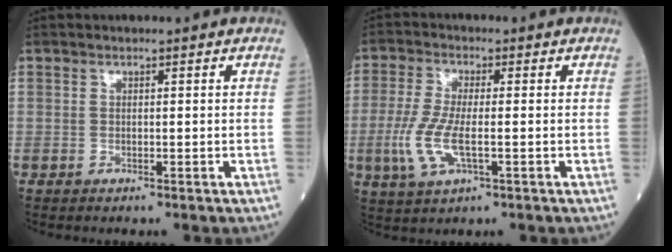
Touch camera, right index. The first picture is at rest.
{"total": 7.3, "force": [-1.6, 2.0, 6.9], "torque": [-0.158, -0.010, -0.032]}